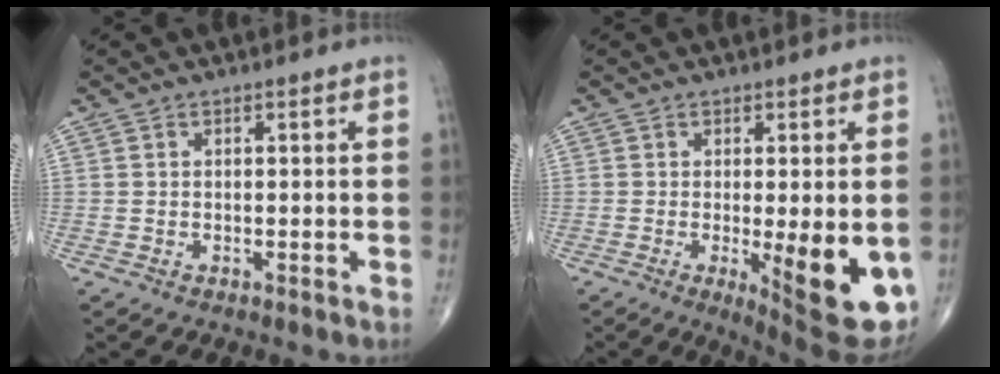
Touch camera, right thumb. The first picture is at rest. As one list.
[{"total": 13.4, "force": [-2.9, 3.7, 12.6], "torque": [-0.150, -0.025, -0.025]}]